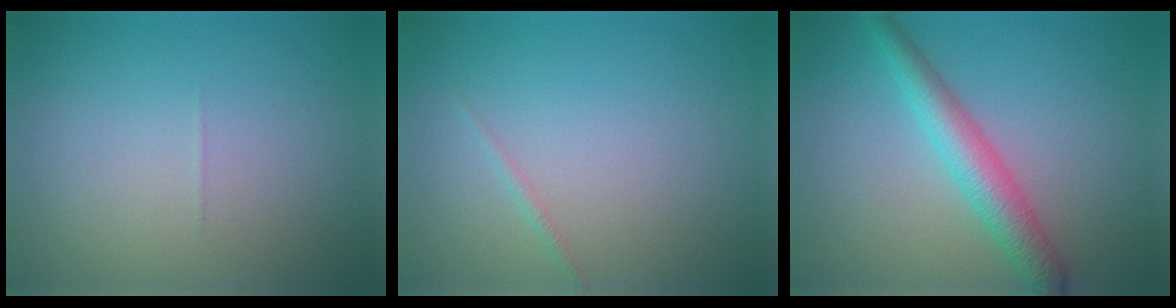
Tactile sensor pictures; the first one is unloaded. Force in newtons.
{"total": 0.6, "press": 0.6, "slide": 0.0}
{"total": 4.1, "press": 4.1, "slide": 0.1}